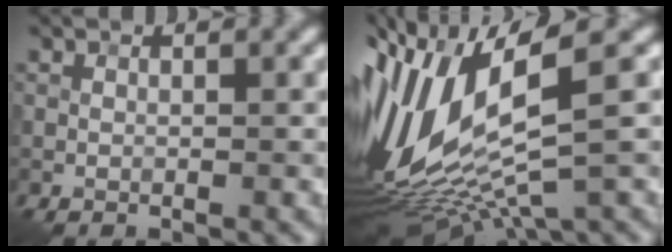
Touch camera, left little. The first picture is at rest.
{"total": 13.8, "force": [0.4, 4.9, 12.9], "torque": [-0.287, -0.019, 0.042]}